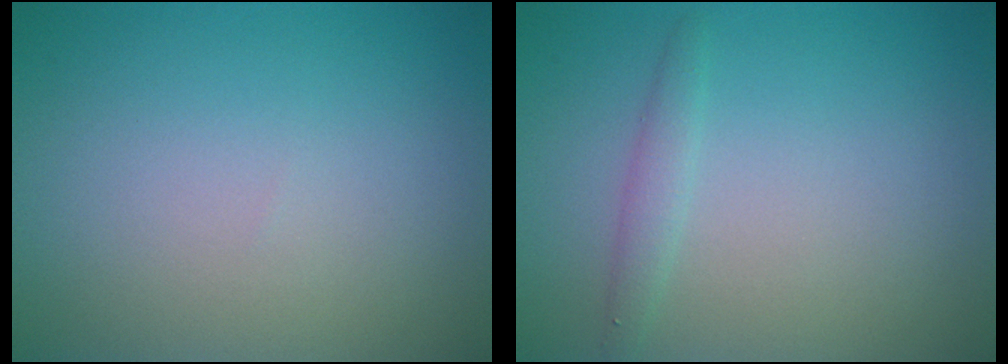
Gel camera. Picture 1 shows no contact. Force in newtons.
{"total": 1.3, "press": 1.3, "slide": 0.0}